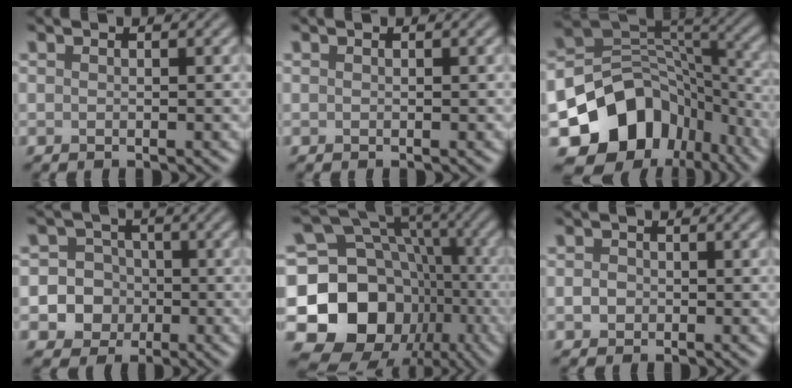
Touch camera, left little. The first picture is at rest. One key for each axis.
{"total": 0.0}
{"total": 12.5, "fx": -6.3, "fy": 9.3, "fz": 5.4, "tx": -0.091, "ty": 0.001, "tz": -0.110}
{"total": 9.1, "fx": -2.0, "fy": 8.6, "fz": 1.9, "tx": -0.041, "ty": -0.003, "tz": -0.060}
{"total": 16.7, "fx": -4.5, "fy": 13.9, "fz": 8.1, "tx": -0.149, "ty": 0.008, "tz": -0.092}
{"total": 1.2, "fx": -0.3, "fy": 1.0, "fz": 0.5, "tx": -0.006, "ty": -0.001, "tz": -0.010}